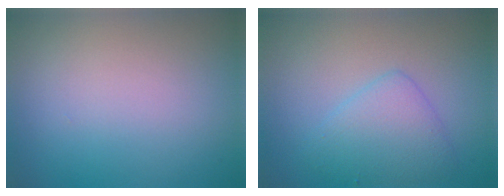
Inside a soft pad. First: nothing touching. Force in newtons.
{"total": 1.9, "press": 1.9, "slide": 0.1}